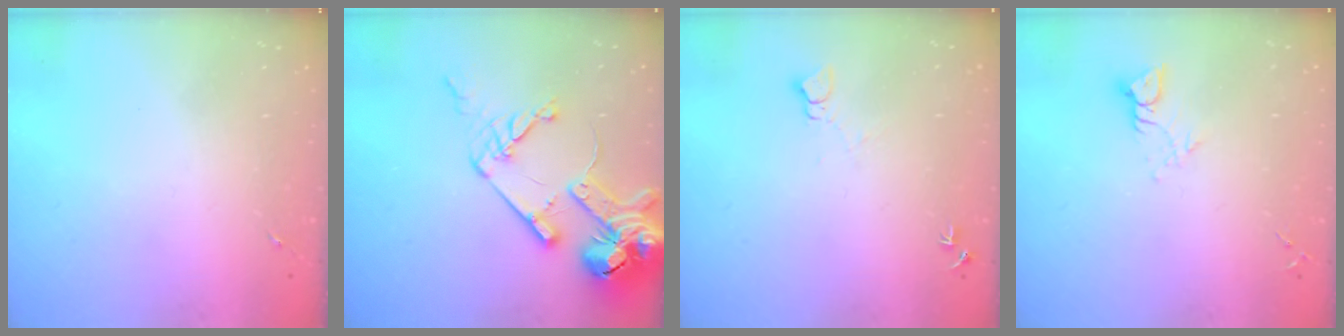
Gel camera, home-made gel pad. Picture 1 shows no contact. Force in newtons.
{"total": 23.3, "press": 23.1, "slide": 3.0}
{"total": 5.2, "press": 5.2, "slide": 0.6}
{"total": 4.4, "press": 4.4, "slide": 0.3}